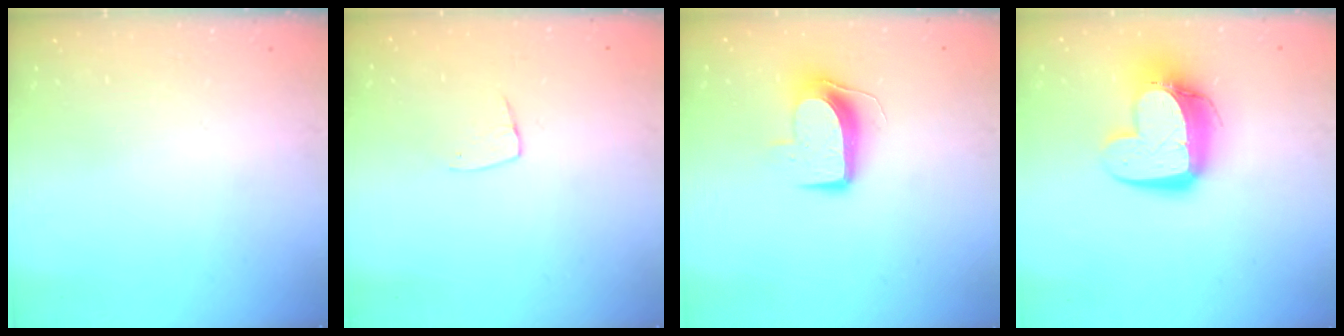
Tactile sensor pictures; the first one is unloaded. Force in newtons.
{"total": 5.3, "press": 5.3, "slide": 0.3}
{"total": 9.2, "press": 9.2, "slide": 0.2}
{"total": 14.2, "press": 14.2, "slide": 1.4}